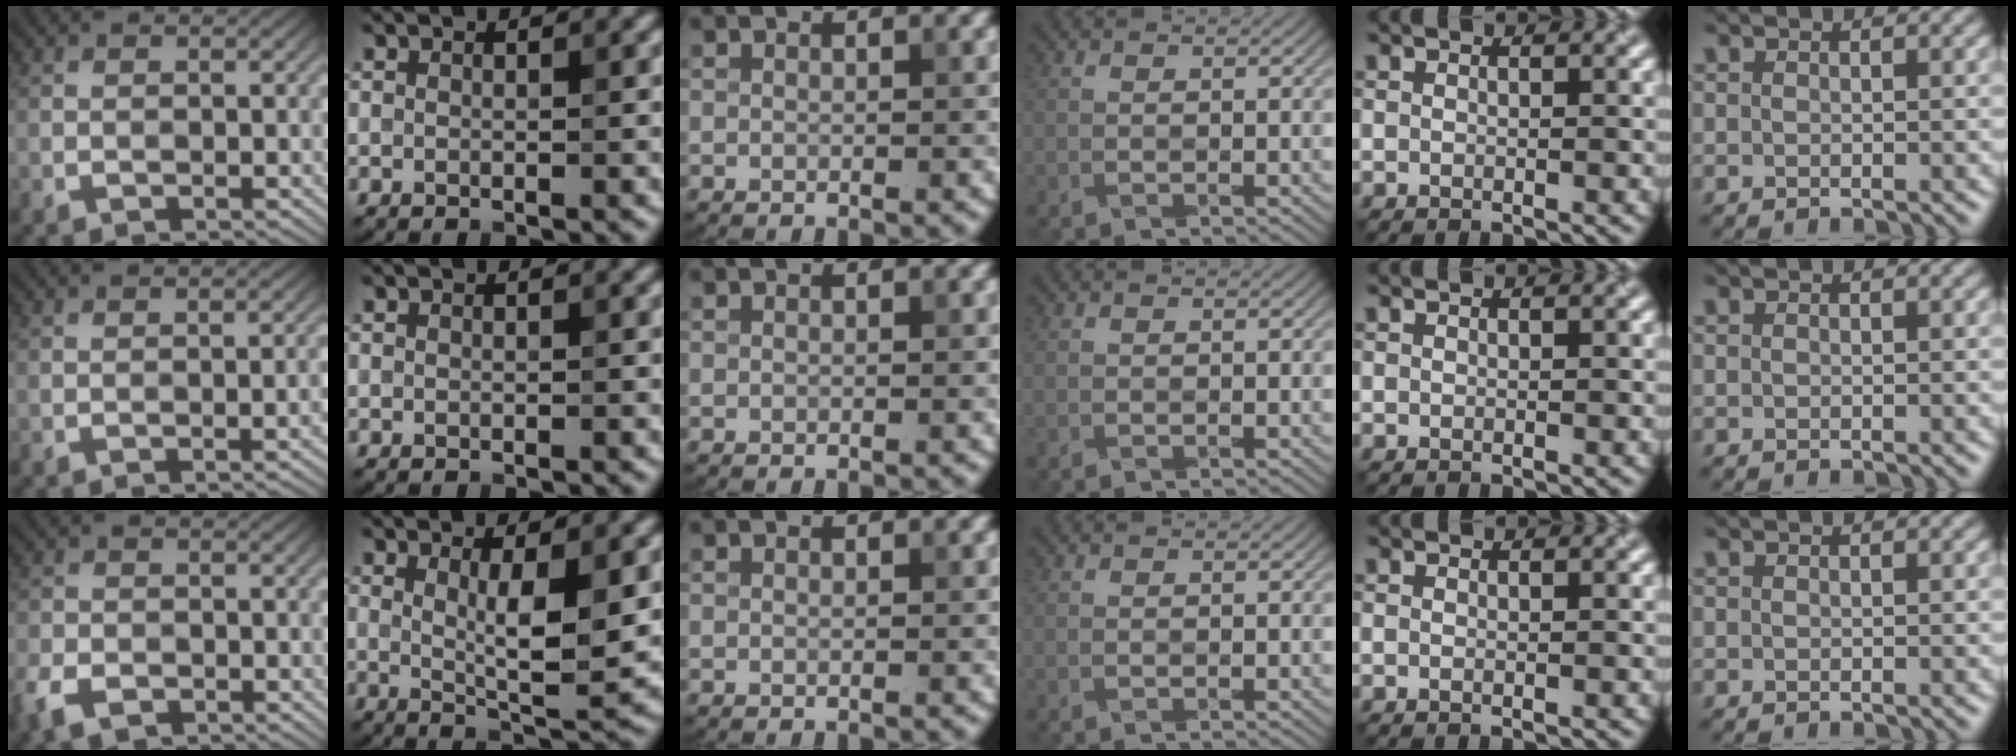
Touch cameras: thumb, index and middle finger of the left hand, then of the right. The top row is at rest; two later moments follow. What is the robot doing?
{"motion": "wrap", "object": "napkin"}